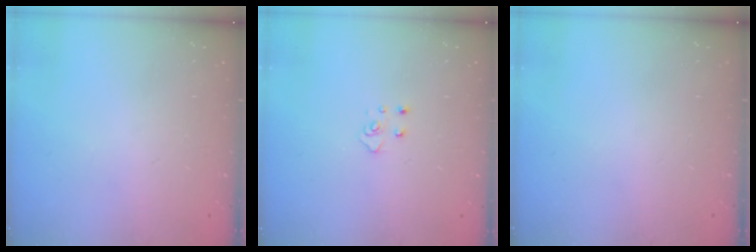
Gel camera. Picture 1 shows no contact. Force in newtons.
{"total": 4.1, "press": 4.0, "slide": 0.5}
{"total": 0.0}